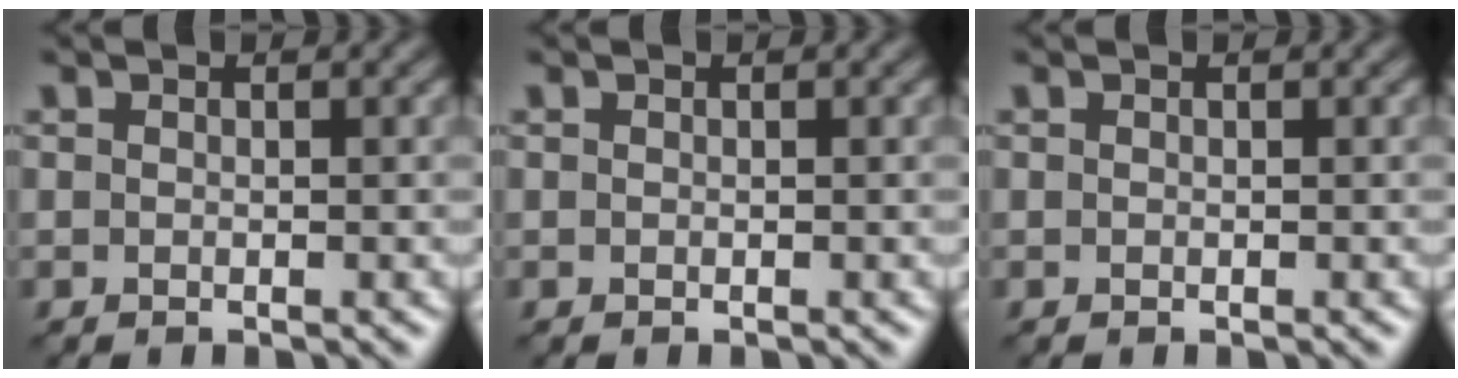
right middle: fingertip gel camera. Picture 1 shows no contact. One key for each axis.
{"total": 0.0}
{"total": 0.0}